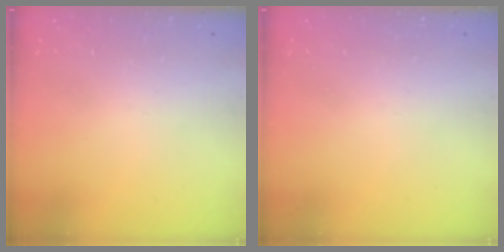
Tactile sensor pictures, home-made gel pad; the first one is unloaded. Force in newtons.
{"total": 0.0}